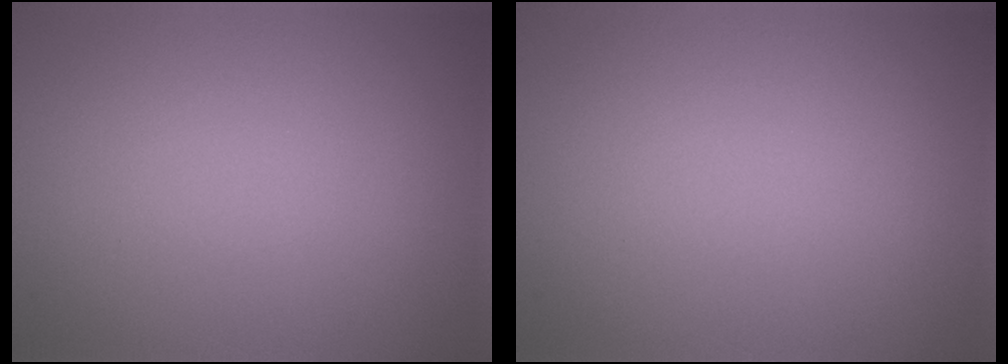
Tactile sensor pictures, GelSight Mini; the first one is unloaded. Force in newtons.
{"total": 0.0}